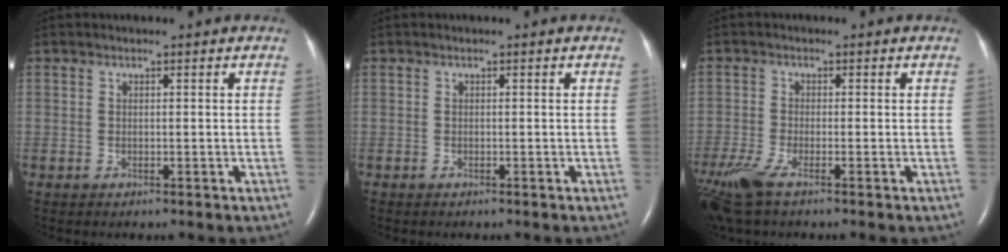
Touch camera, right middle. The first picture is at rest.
{"total": 0.0}
{"total": 6.6, "force": [-4.4, 1.1, 4.8], "torque": [-0.107, -0.019, -0.087]}